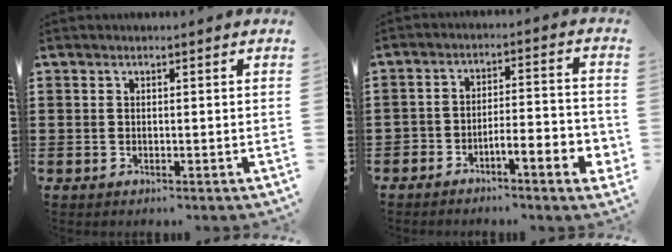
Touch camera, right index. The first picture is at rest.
{"total": 5.4, "force": [-4.1, 1.2, 3.3], "torque": [-0.055, 0.004, -0.076]}